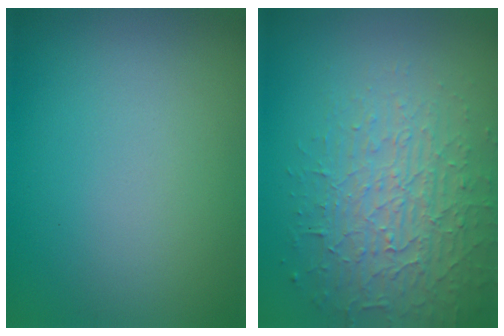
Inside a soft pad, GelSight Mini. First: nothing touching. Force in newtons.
{"total": 4.2, "press": 3.8, "slide": 1.7}